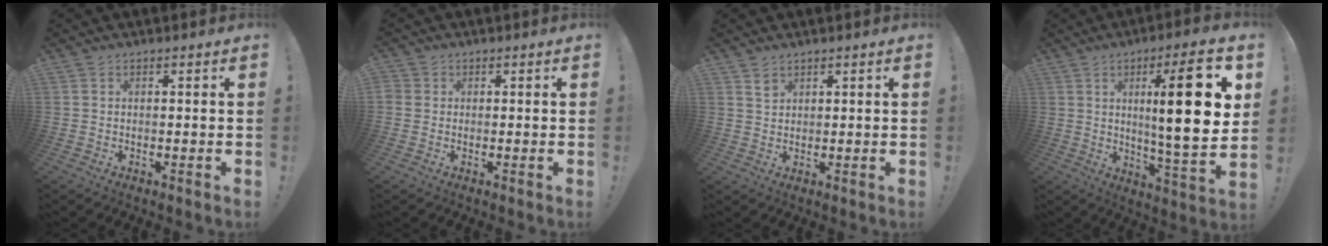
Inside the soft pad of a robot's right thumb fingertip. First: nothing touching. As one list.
[{"total": 2.0, "force": [0.5, 1.8, 0.6], "torque": [-0.015, 0.004, 0.011]}, {"total": 2.5, "force": [1.9, 1.5, 0.7], "torque": [0.008, -0.017, 0.032]}, {"total": 20.7, "force": [5.1, 3.2, 19.8], "torque": [-0.290, -0.020, 0.062]}]